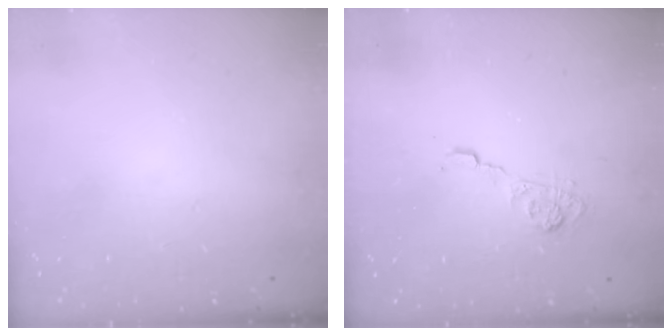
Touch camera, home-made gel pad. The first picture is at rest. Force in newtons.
{"total": 5.8, "press": 5.7, "slide": 0.8}